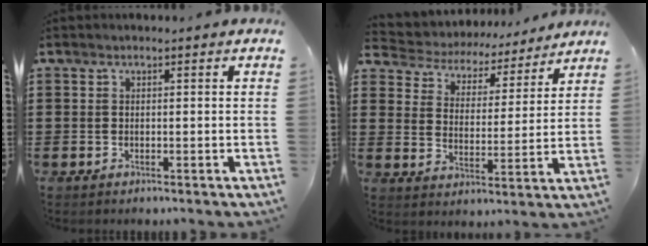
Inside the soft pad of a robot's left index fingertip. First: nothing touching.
{"total": 4.2, "force": [4.1, 0.9, 0.0], "torque": [-0.029, -0.033, 0.064]}